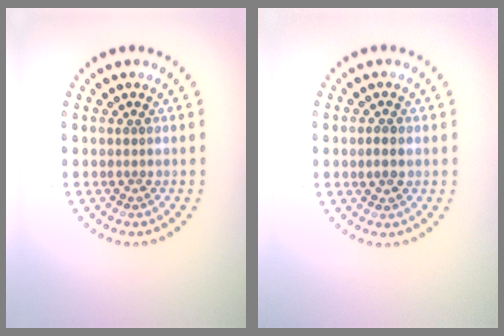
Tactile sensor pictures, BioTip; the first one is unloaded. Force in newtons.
{"total": 0.8, "press": 0.8, "slide": 0.3}